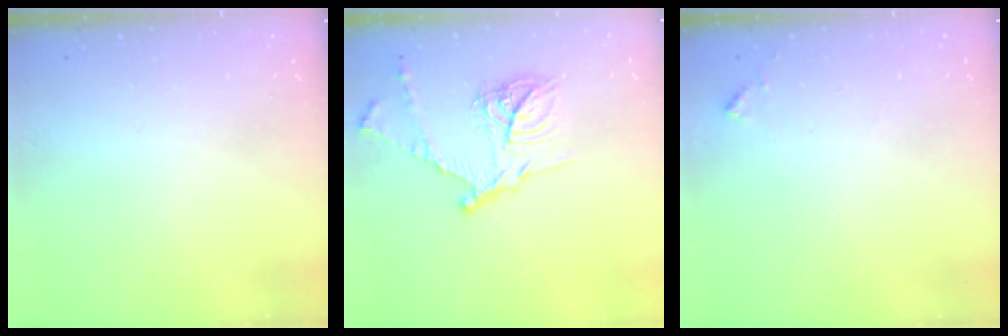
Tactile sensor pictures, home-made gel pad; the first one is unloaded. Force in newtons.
{"total": 15.4, "press": 15.4, "slide": 1.1}
{"total": 5.8, "press": 5.7, "slide": 0.7}